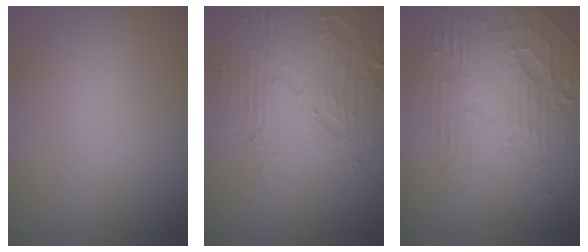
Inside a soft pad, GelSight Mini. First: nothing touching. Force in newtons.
{"total": 6.2, "press": 5.2, "slide": 3.4}
{"total": 5.9, "press": 4.5, "slide": 3.8}